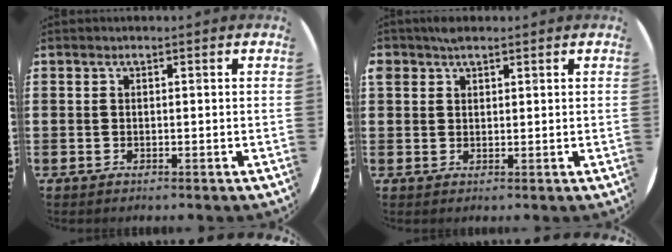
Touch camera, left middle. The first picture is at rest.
{"total": 1.7, "force": [1.5, 0.8, 0.1], "torque": [-0.006, 0.003, 0.031]}